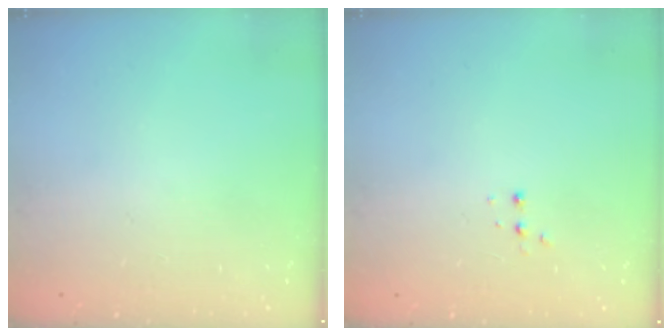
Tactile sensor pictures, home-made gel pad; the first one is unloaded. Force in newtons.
{"total": 3.0, "press": 2.9, "slide": 0.7}